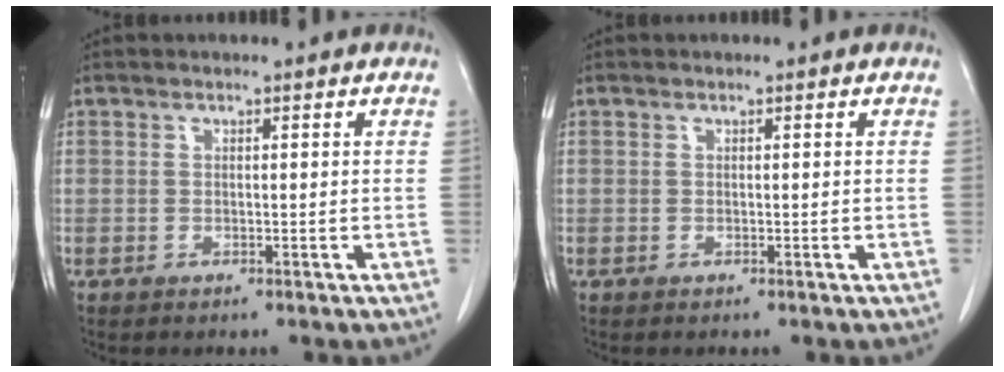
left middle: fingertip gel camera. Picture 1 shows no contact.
{"total": 0.0}